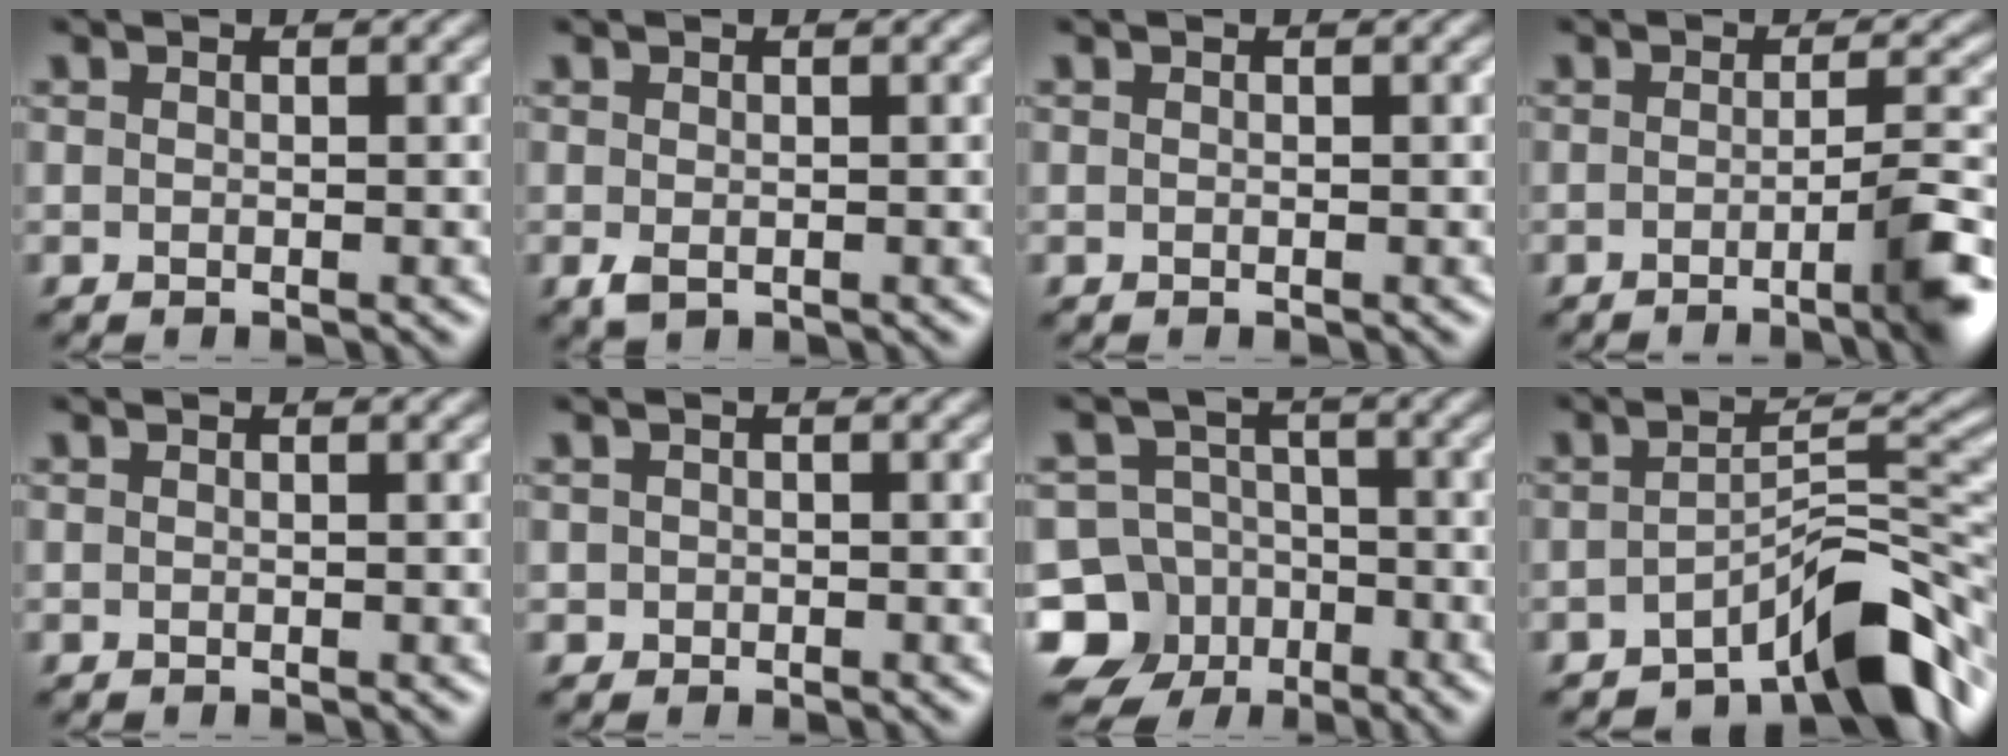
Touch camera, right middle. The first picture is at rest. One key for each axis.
{"total": 1.2, "fx": -0.4, "fy": 0.7, "fz": 0.9, "tx": -0.021, "ty": -0.006, "tz": -0.005}
{"total": 0.0}
{"total": 5.4, "fx": -2.1, "fy": 0.9, "fz": 4.9, "tx": -0.062, "ty": 0.000, "tz": -0.039}
{"total": 0.0}
{"total": 0.7, "fx": -0.1, "fy": 0.7, "fz": 0.0, "tx": 0.006, "ty": -0.003, "tz": -0.005}
{"total": 11.2, "fx": -6.1, "fy": 9.1, "fz": 1.8, "tx": -0.041, "ty": -0.031, "tz": -0.128}
{"total": 7.4, "fx": -4.9, "fy": 1.9, "fz": 5.3, "tx": -0.066, "ty": 0.007, "tz": -0.083}